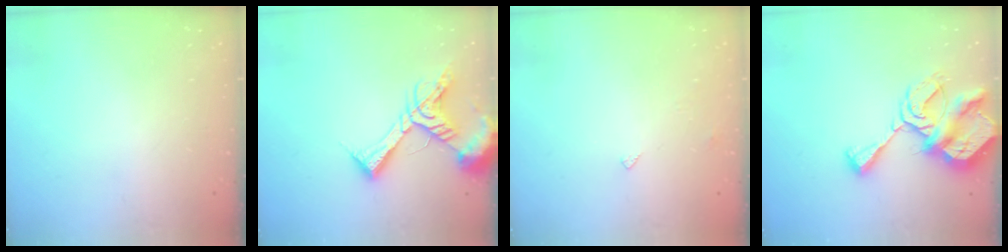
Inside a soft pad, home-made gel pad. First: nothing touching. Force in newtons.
{"total": 13.0, "press": 12.9, "slide": 1.6}
{"total": 2.4, "press": 2.4, "slide": 0.4}
{"total": 11.1, "press": 11.0, "slide": 1.2}